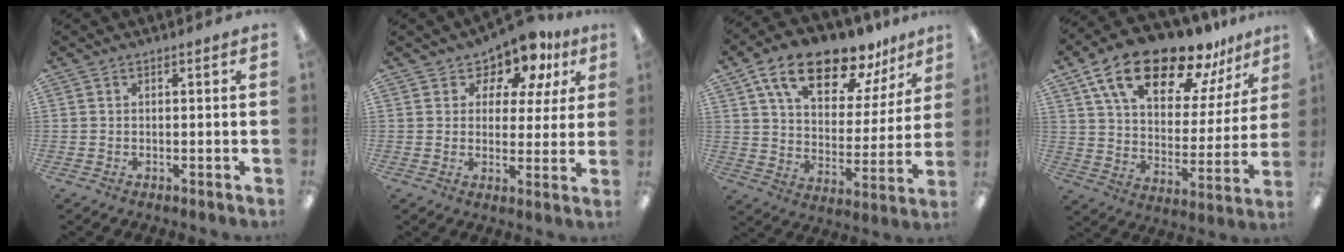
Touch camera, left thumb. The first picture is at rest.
{"total": 7.8, "force": [5.9, 4.4, 2.4], "torque": [-0.054, -0.045, 0.105]}
{"total": 17.6, "force": [12.3, 7.9, 9.8], "torque": [-0.167, -0.064, 0.213]}
{"total": 21.4, "force": [15.4, 8.8, 12.0], "torque": [-0.206, -0.090, 0.265]}